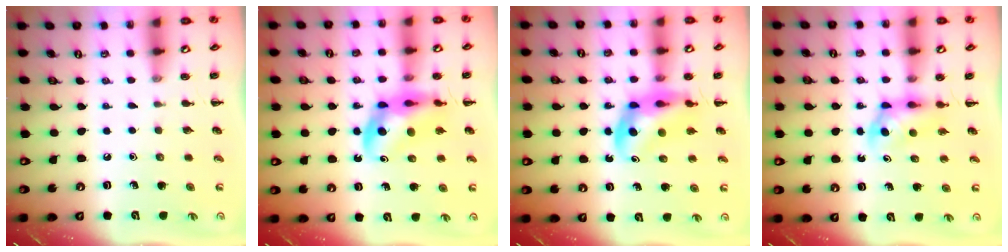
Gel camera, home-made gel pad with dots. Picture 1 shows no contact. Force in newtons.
{"total": 11.8, "press": 11.3, "slide": 3.4}
{"total": 10.0, "press": 9.5, "slide": 3.2}
{"total": 3.8, "press": 3.7, "slide": 0.7}